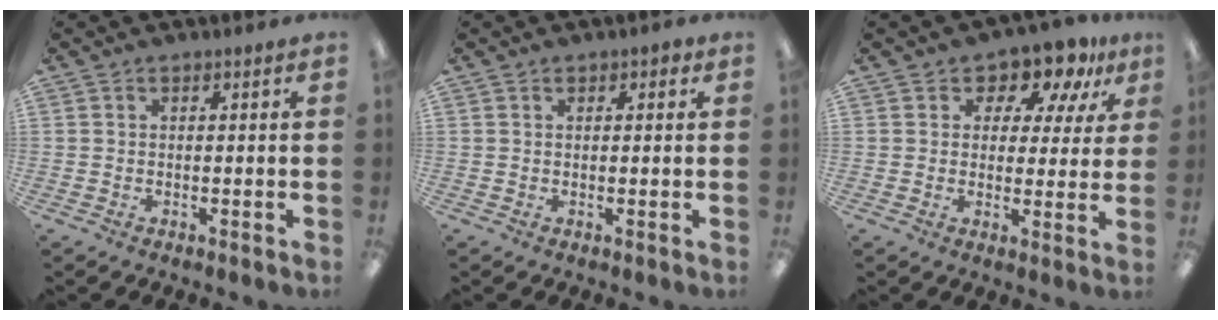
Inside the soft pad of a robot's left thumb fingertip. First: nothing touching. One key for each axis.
{"total": 1.2, "fx": 0.6, "fy": 0.8, "fz": 0.6, "tx": -0.004, "ty": 0.001, "tz": 0.009}
{"total": 8.8, "fx": 7.1, "fy": 4.3, "fz": 2.8, "tx": -0.053, "ty": -0.051, "tz": 0.129}